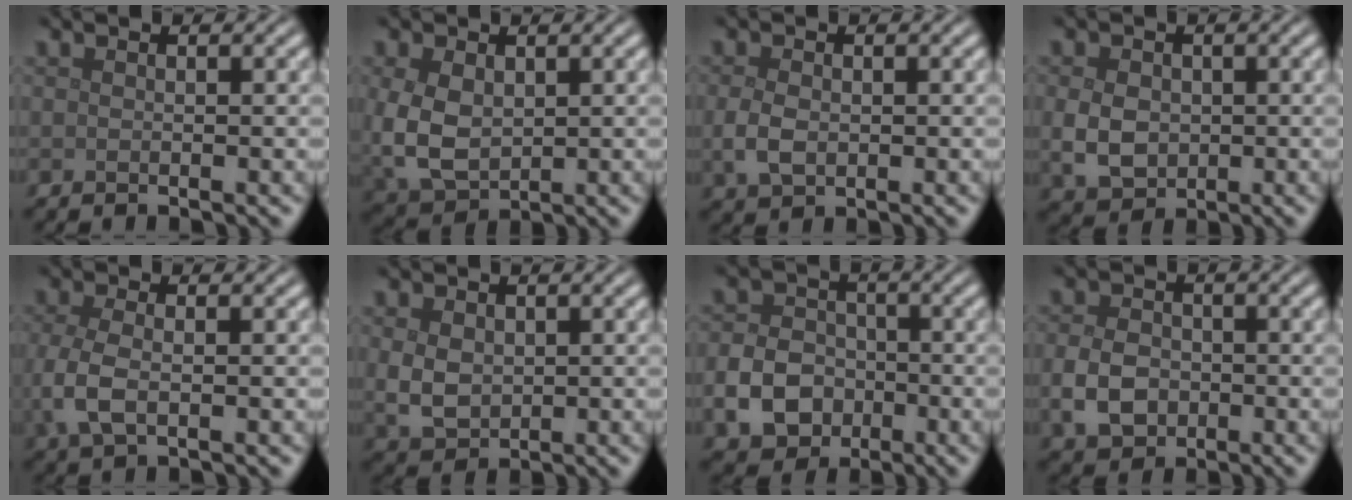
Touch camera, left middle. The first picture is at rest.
{"total": 5.8, "force": [0.0, 4.1, 4.1], "torque": [-0.106, -0.010, 0.010]}
{"total": 2.7, "force": [-0.2, 1.9, 1.8], "torque": [-0.044, -0.004, -0.003]}
{"total": 4.1, "force": [-0.3, 3.2, 2.5], "torque": [-0.058, -0.006, -0.003]}
{"total": 4.0, "force": [-0.6, 2.1, 3.3], "torque": [-0.091, -0.006, -0.014]}
{"total": 3.2, "force": [0.2, 2.5, 2.1], "torque": [-0.049, -0.005, 0.007]}
{"total": 5.4, "force": [-2.0, 4.3, 2.8], "torque": [-0.057, -0.003, -0.044]}
{"total": 4.2, "force": [-1.1, 3.2, 2.5], "torque": [-0.056, -0.004, -0.025]}